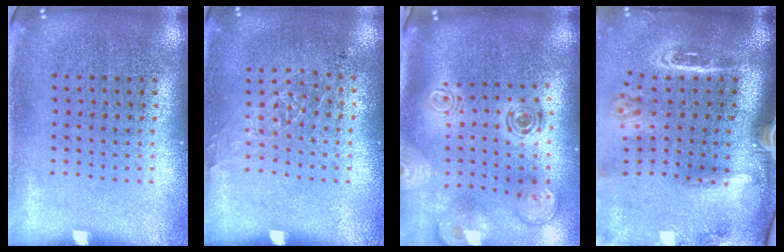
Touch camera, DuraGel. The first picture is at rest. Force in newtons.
{"total": 0.8, "press": 0.8, "slide": 0.3}
{"total": 2.1, "press": 1.7, "slide": 1.3}
{"total": 3.2, "press": 2.1, "slide": 2.4}